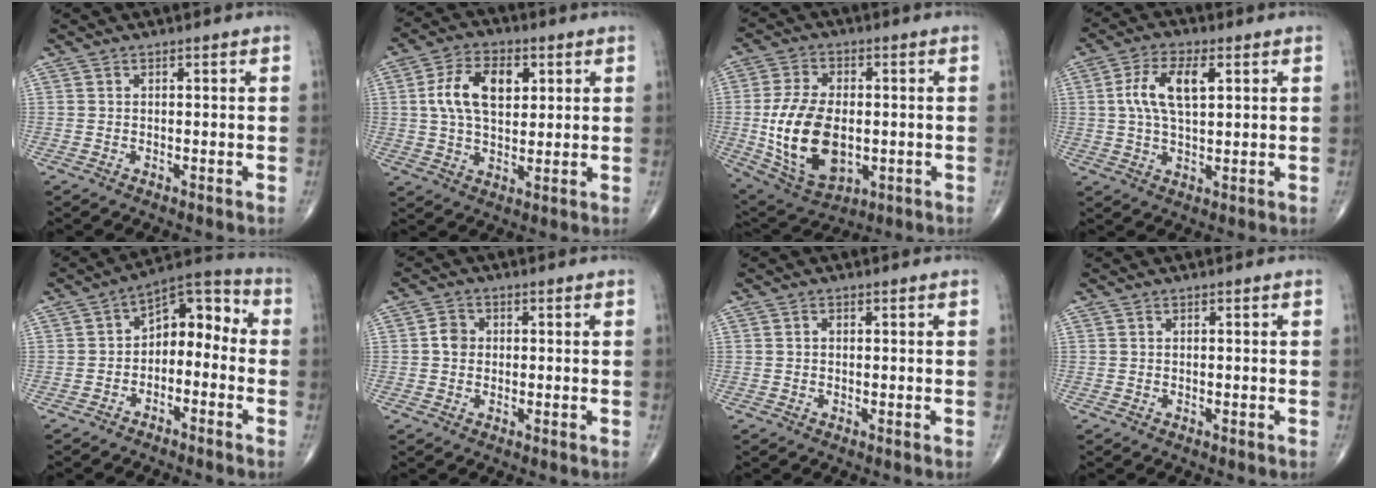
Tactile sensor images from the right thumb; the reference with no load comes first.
{"total": 11.2, "force": [2.7, 6.6, 8.7], "torque": [-0.142, 0.001, 0.046]}
{"total": 16.9, "force": [-1.7, 10.0, 13.5], "torque": [-0.244, -0.005, -0.013]}
{"total": 9.0, "force": [2.2, 4.1, 7.7], "torque": [-0.152, 0.005, 0.039]}
{"total": 9.7, "force": [-1.9, 6.3, 7.1], "torque": [-0.070, 0.056, -0.046]}
{"total": 2.9, "force": [0.1, 2.5, 1.4], "torque": [-0.015, 0.006, -0.006]}
{"total": 0.5, "force": [0.0, 0.4, 0.3], "torque": [-0.004, 0.000, 0.000]}
{"total": 0.0}